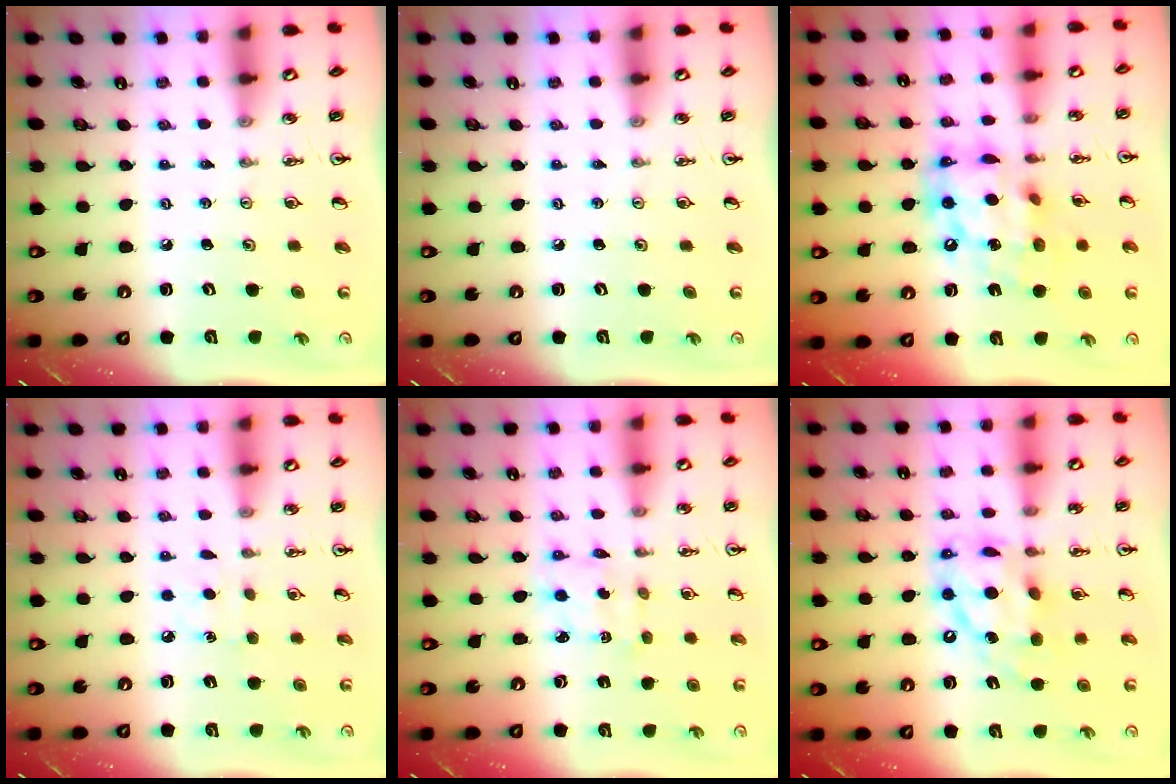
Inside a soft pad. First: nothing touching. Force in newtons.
{"total": 0.0}
{"total": 16.4, "press": 16.3, "slide": 1.6}
{"total": 5.6, "press": 5.5, "slide": 0.6}
{"total": 2.1, "press": 2.0, "slide": 0.4}
{"total": 13.4, "press": 13.3, "slide": 1.4}